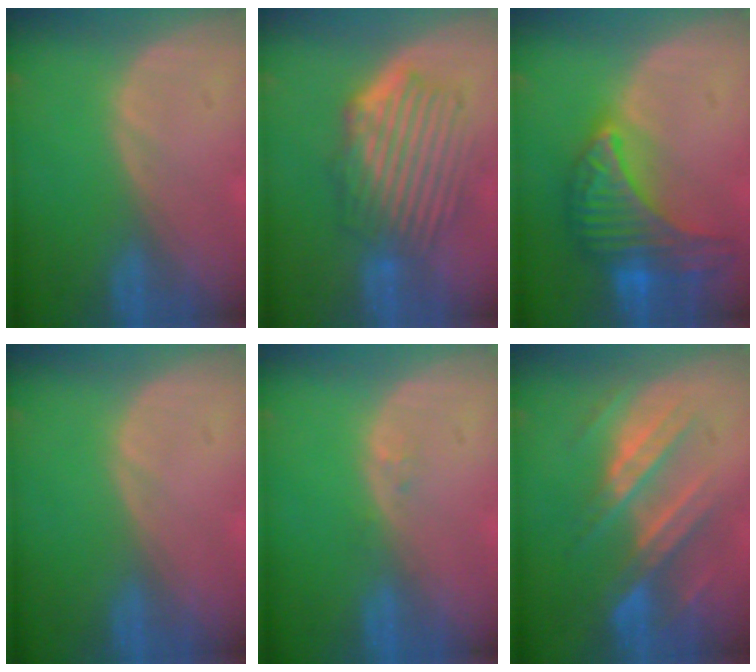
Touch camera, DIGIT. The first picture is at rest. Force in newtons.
{"total": 9.4, "press": 8.3, "slide": 4.6}
{"total": 10.0, "press": 10.0, "slide": 0.5}
{"total": 0.0}
{"total": 0.6, "press": 0.6, "slide": 0.1}
{"total": 8.8, "press": 7.9, "slide": 3.7}